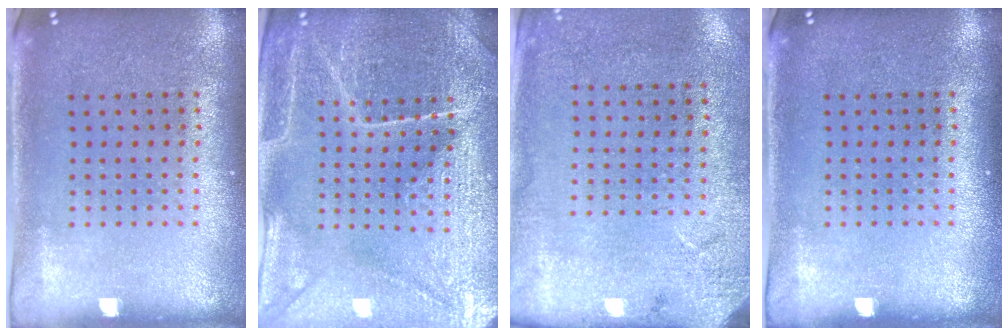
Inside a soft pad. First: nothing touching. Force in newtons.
{"total": 4.3, "press": 4.2, "slide": 1.0}
{"total": 2.7, "press": 2.2, "slide": 1.6}
{"total": 0.0}